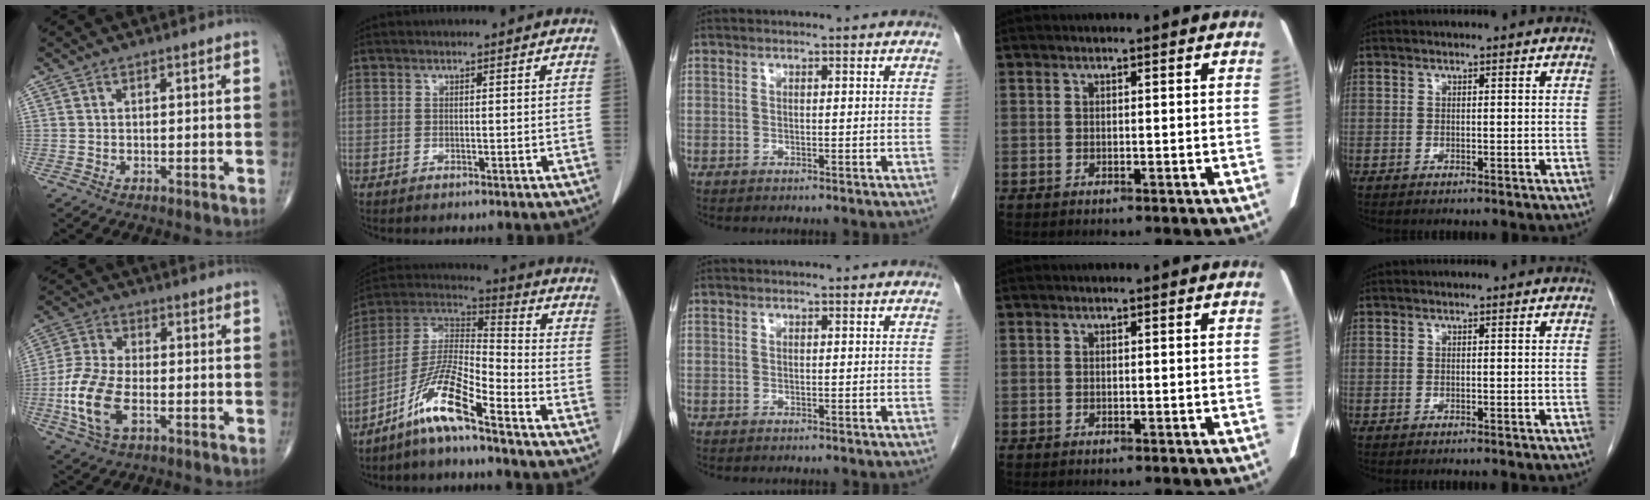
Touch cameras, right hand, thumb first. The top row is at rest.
{"thumb": {"total": 11.8, "force": [-3.4, 6.0, 9.5], "torque": [-0.216, 0.010, -0.069]}, "index": {"total": 11.2, "force": [-7.6, 0.5, 8.2], "torque": [-0.169, 0.002, -0.152]}}